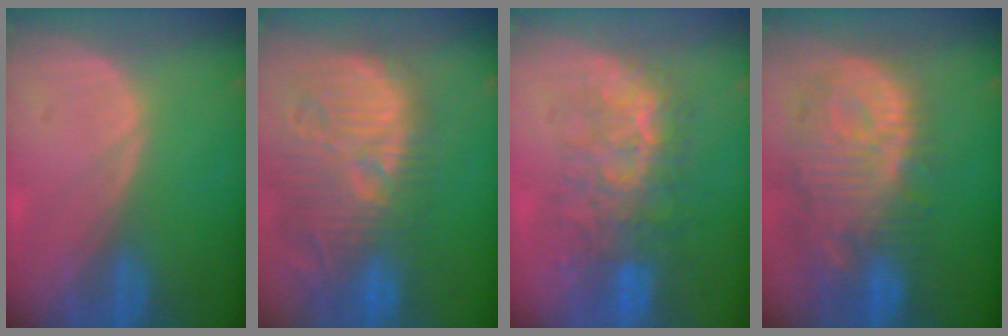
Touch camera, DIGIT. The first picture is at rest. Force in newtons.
{"total": 14.0, "press": 12.8, "slide": 5.8}
{"total": 9.1, "press": 8.5, "slide": 3.1}
{"total": 13.1, "press": 11.5, "slide": 6.4}